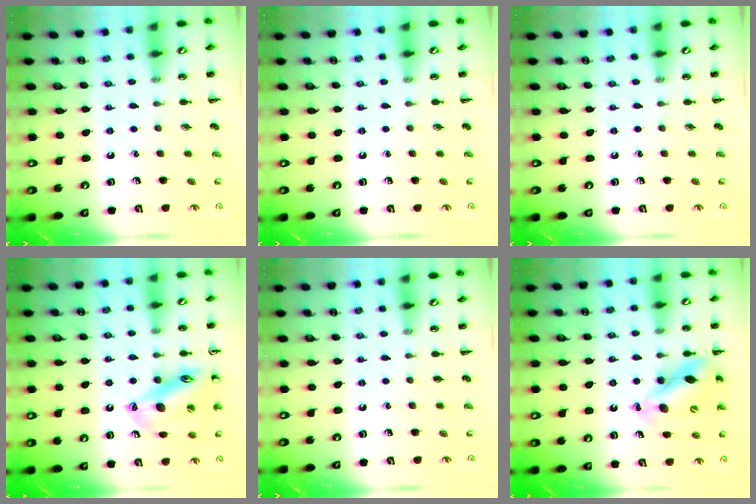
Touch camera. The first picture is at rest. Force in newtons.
{"total": 0.0}
{"total": 0.0}
{"total": 16.2, "press": 16.0, "slide": 2.5}
{"total": 0.0}
{"total": 11.7, "press": 11.3, "slide": 3.3}